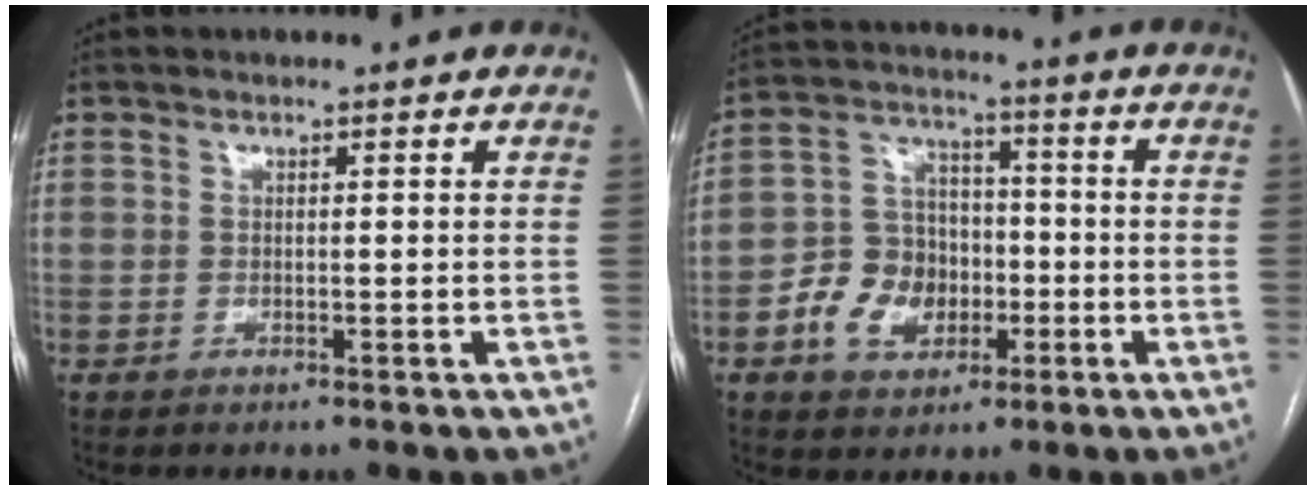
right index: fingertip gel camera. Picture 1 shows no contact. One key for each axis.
{"total": 9.8, "fx": -3.3, "fy": 7.6, "fz": 5.2, "tx": -0.115, "ty": 0.028, "tz": -0.052}